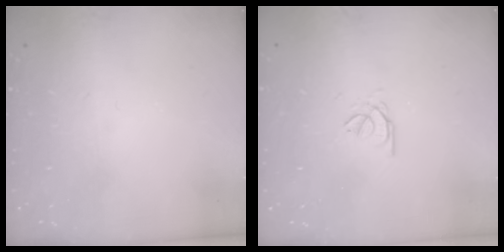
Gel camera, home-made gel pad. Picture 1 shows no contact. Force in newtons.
{"total": 0.7, "press": 0.6, "slide": 0.4}